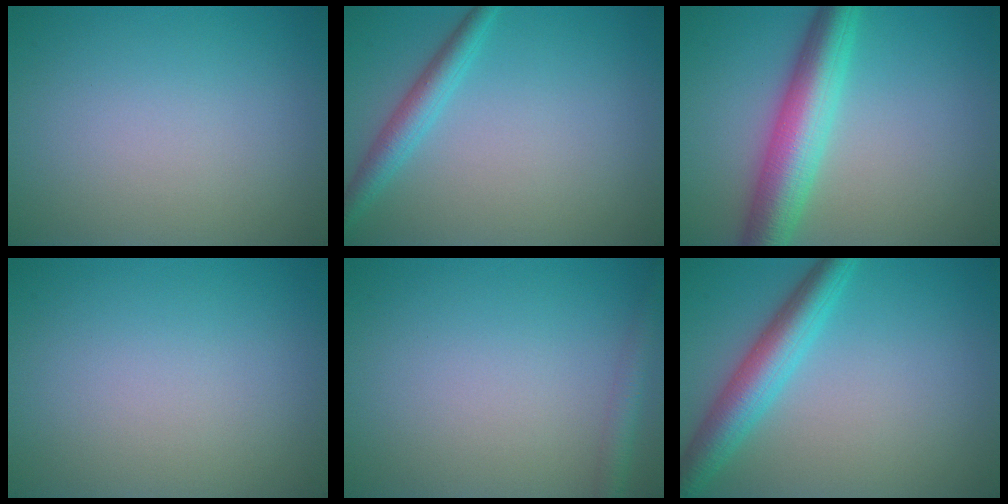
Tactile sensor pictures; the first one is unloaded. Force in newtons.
{"total": 2.7, "press": 2.7, "slide": 0.1}
{"total": 6.7, "press": 6.7, "slide": 0.3}
{"total": 0.0}
{"total": 1.9, "press": 1.9, "slide": 0.1}
{"total": 4.9, "press": 4.9, "slide": 0.1}